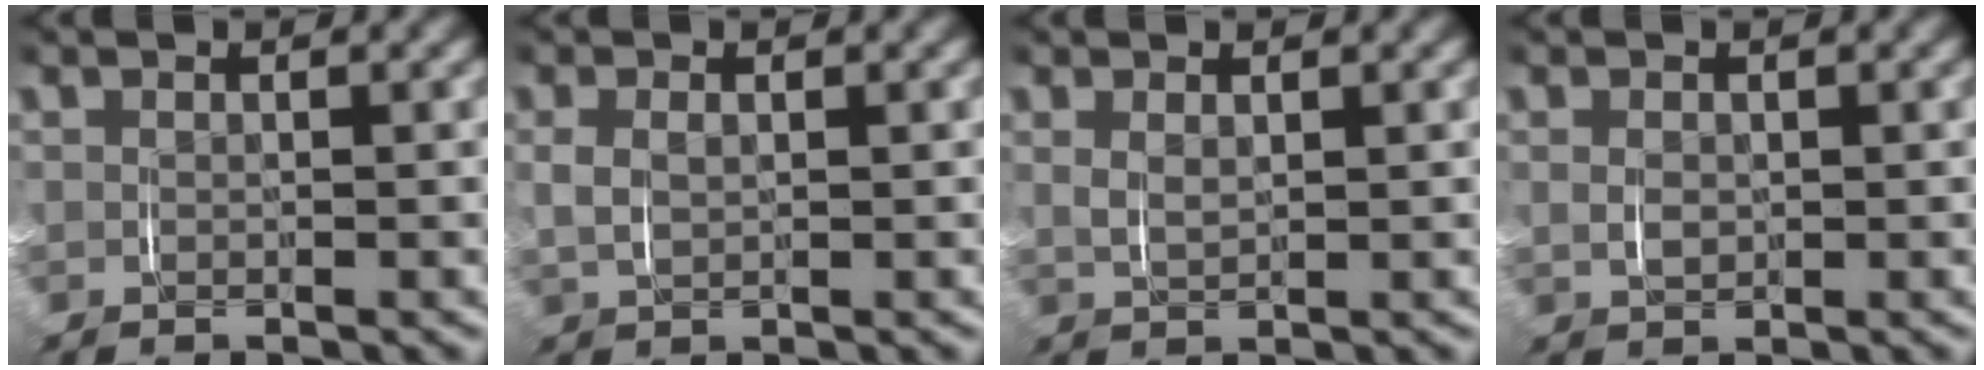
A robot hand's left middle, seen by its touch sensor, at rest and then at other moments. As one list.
[{"total": 1.2, "force": [0.2, 0.5, 1.1], "torque": [-0.023, -0.003, 0.011]}, {"total": 0.9, "force": [0.6, -0.1, 0.7], "torque": [-0.017, -0.005, 0.019]}, {"total": 0.8, "force": [0.0, 0.4, 0.7], "torque": [-0.013, -0.005, 0.007]}]